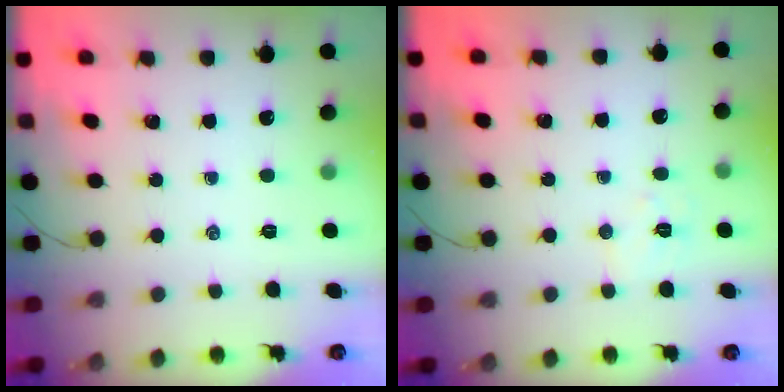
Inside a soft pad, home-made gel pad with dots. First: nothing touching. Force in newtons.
{"total": 4.8, "press": 4.7, "slide": 1.0}